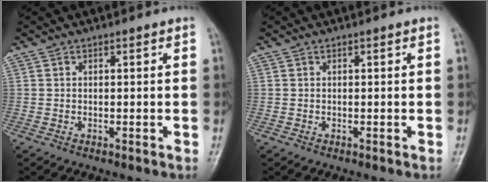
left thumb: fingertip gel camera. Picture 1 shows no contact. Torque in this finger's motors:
{"motor_torque": [-0.01, 0.01, 0.00, 0.00, 0.00]}